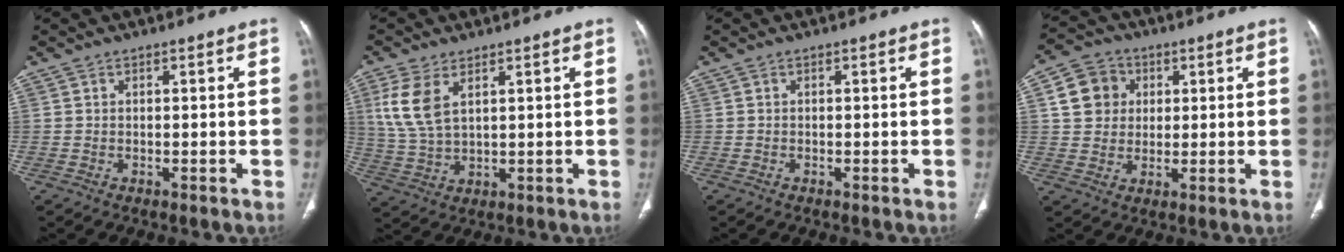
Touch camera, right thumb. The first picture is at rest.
{"total": 8.0, "force": [3.3, 4.0, 6.1], "torque": [-0.139, -0.004, 0.076]}
{"total": 0.0}
{"total": 8.3, "force": [2.1, 7.4, 3.1], "torque": [-0.031, 0.004, 0.032]}